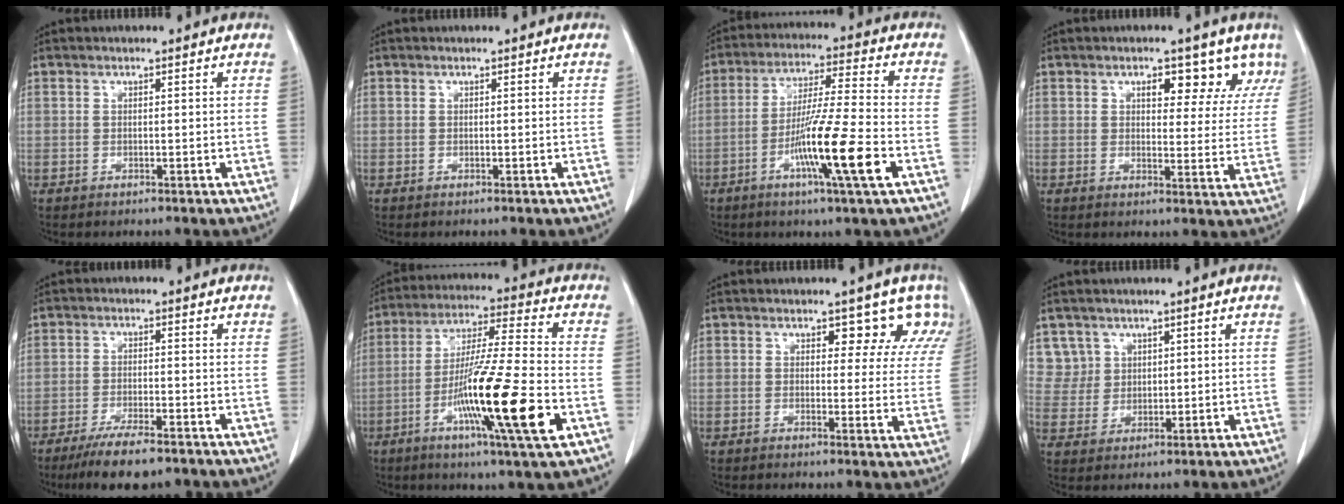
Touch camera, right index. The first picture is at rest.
{"total": 0.0}
{"total": 13.2, "force": [-4.9, -0.7, 12.2], "torque": [-0.224, -0.017, -0.092]}
{"total": 6.8, "force": [4.5, 3.5, 3.8], "torque": [-0.027, 0.000, 0.049]}
{"total": 8.5, "force": [-6.5, 1.3, 5.3], "torque": [-0.086, -0.018, -0.102]}
{"total": 18.2, "force": [-5.9, 0.0, 17.3], "torque": [-0.316, -0.021, -0.105]}
{"total": 7.0, "force": [5.1, 4.0, 2.8], "torque": [-0.005, -0.001, 0.035]}
{"total": 4.7, "force": [2.7, 3.9, -0.5], "torque": [0.022, 0.004, 0.057]}